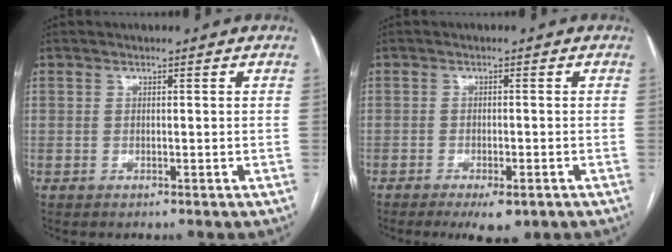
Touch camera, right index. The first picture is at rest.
{"total": 4.6, "force": [-2.8, 1.3, 3.4], "torque": [-0.052, -0.007, -0.036]}